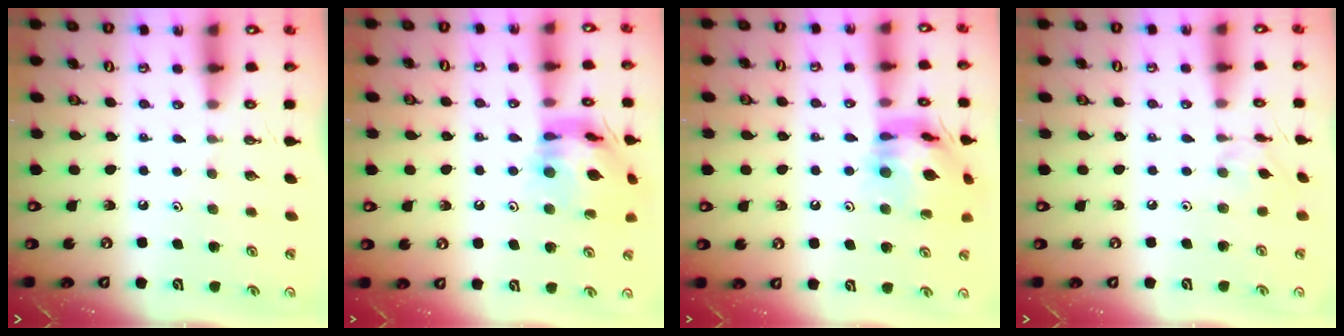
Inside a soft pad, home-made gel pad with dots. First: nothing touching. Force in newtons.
{"total": 16.4, "press": 16.4, "slide": 1.3}
{"total": 16.4, "press": 16.4, "slide": 1.3}
{"total": 1.8, "press": 1.8, "slide": 0.1}